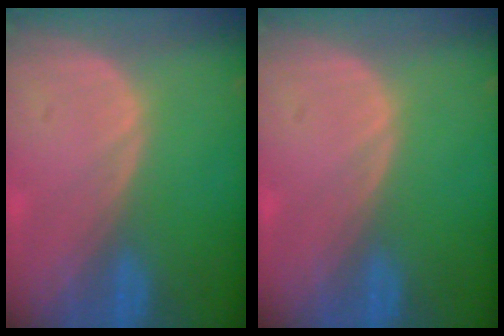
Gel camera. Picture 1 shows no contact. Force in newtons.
{"total": 0.0}